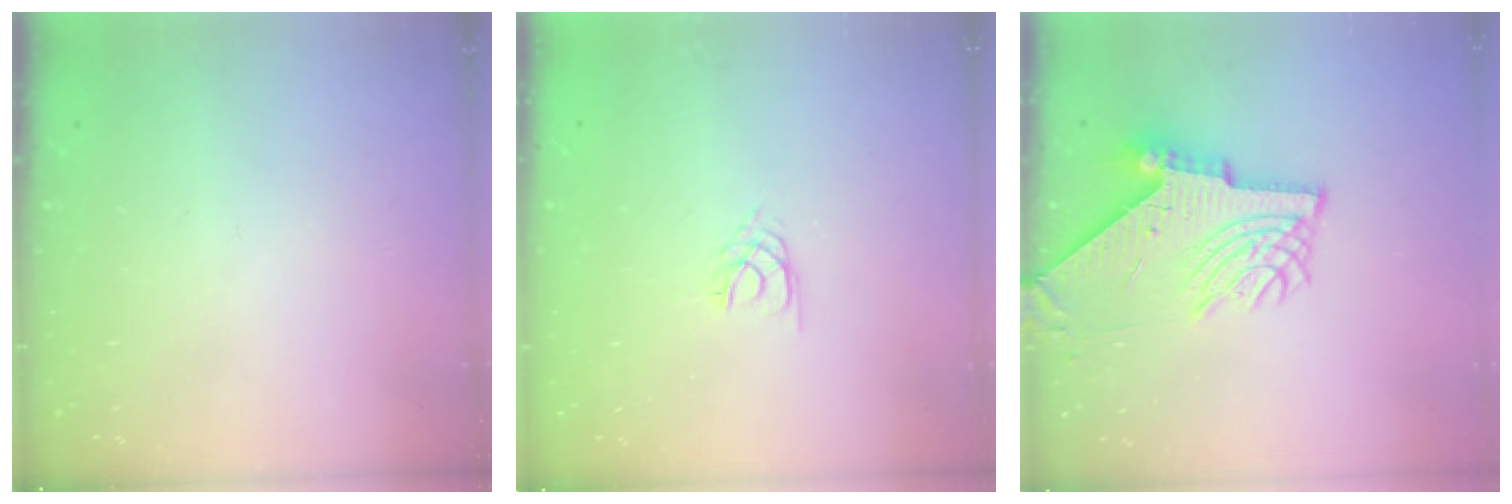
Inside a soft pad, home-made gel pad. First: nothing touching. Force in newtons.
{"total": 2.1, "press": 2.1, "slide": 0.3}
{"total": 9.7, "press": 9.7, "slide": 1.0}